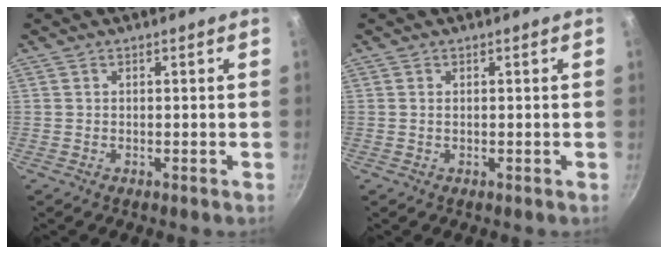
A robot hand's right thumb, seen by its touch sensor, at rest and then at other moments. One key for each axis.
{"total": 0.5, "fx": 0.1, "fy": 0.3, "fz": 0.4, "tx": -0.008, "ty": 0.001, "tz": 0.002}